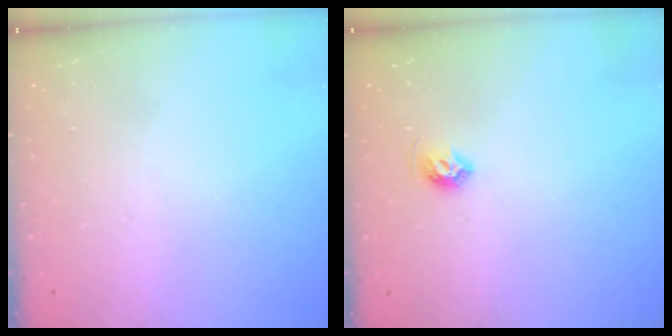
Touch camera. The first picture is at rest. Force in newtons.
{"total": 5.6, "press": 5.5, "slide": 1.0}